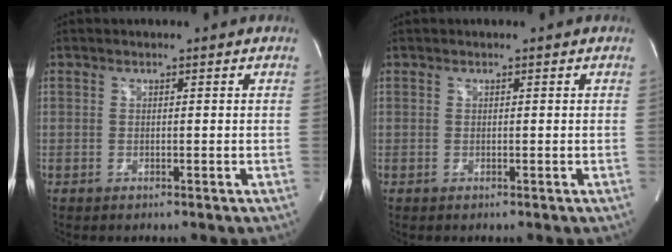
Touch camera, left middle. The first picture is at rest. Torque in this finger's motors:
{"motor_torque": [0.09, -0.01, -0.07, -0.01]}